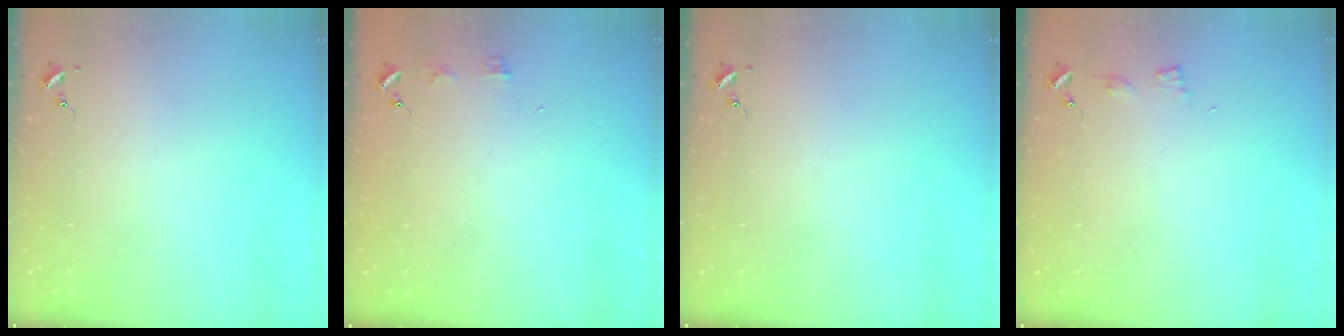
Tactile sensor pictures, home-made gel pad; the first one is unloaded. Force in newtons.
{"total": 3.9, "press": 3.8, "slide": 0.5}
{"total": 0.0}
{"total": 3.6, "press": 3.6, "slide": 0.5}